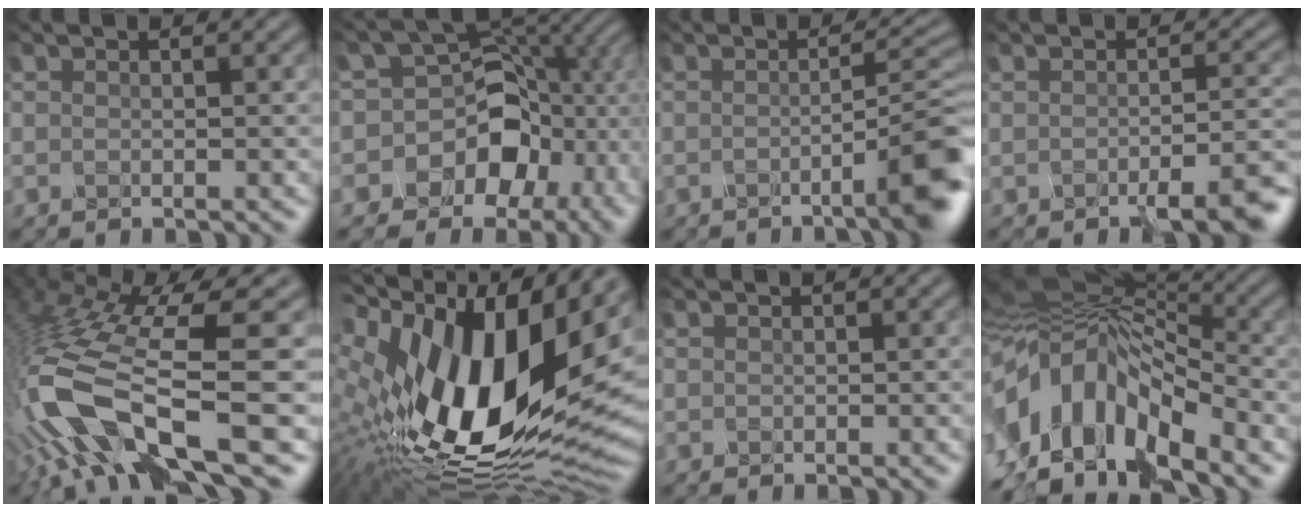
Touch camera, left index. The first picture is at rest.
{"total": 11.9, "force": [-3.9, 9.8, 5.7], "torque": [-0.078, 0.014, -0.072]}
{"total": 6.5, "force": [-2.3, 1.2, 5.9], "torque": [-0.055, 0.020, -0.045]}
{"total": 4.0, "force": [-2.5, 1.1, 3.0], "torque": [-0.035, 0.001, -0.038]}
{"total": 11.9, "force": [-3.6, 3.7, 10.8], "torque": [-0.233, 0.007, -0.054]}
{"total": 18.1, "force": [4.4, 10.3, 14.2], "torque": [-0.301, 0.009, 0.073]}
{"total": 0.0}
{"total": 10.7, "force": [-4.9, 6.3, 7.2], "torque": [-0.136, 0.019, -0.103]}